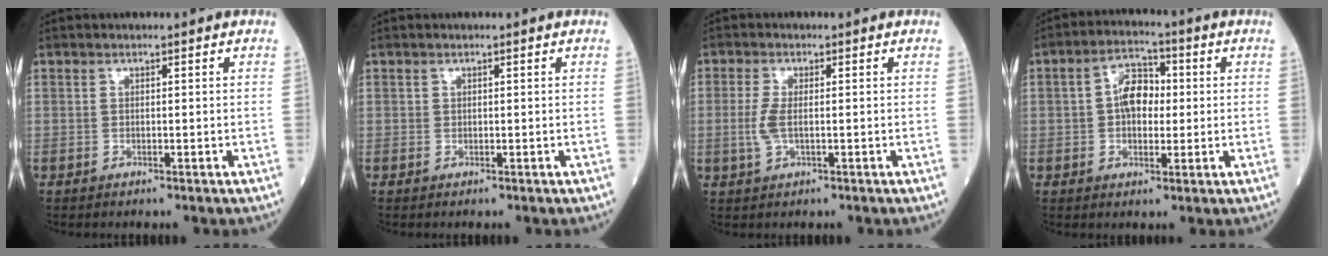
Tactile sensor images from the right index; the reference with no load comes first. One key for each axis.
{"total": 0.0}
{"total": 3.1, "fx": -0.4, "fy": 1.1, "fz": 2.8, "tx": -0.074, "ty": -0.005, "tz": -0.008}
{"total": 6.3, "fx": 0.4, "fy": 3.9, "fz": 4.9, "tx": -0.089, "ty": 0.021, "tz": 0.003}